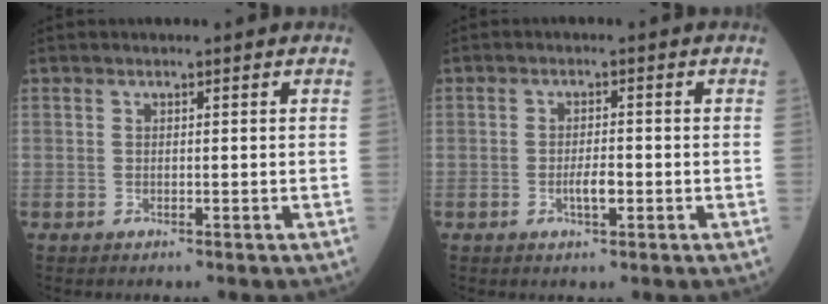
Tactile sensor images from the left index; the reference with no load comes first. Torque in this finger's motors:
{"motor_torque": [0.60, 0.10, 0.05, 0.06]}